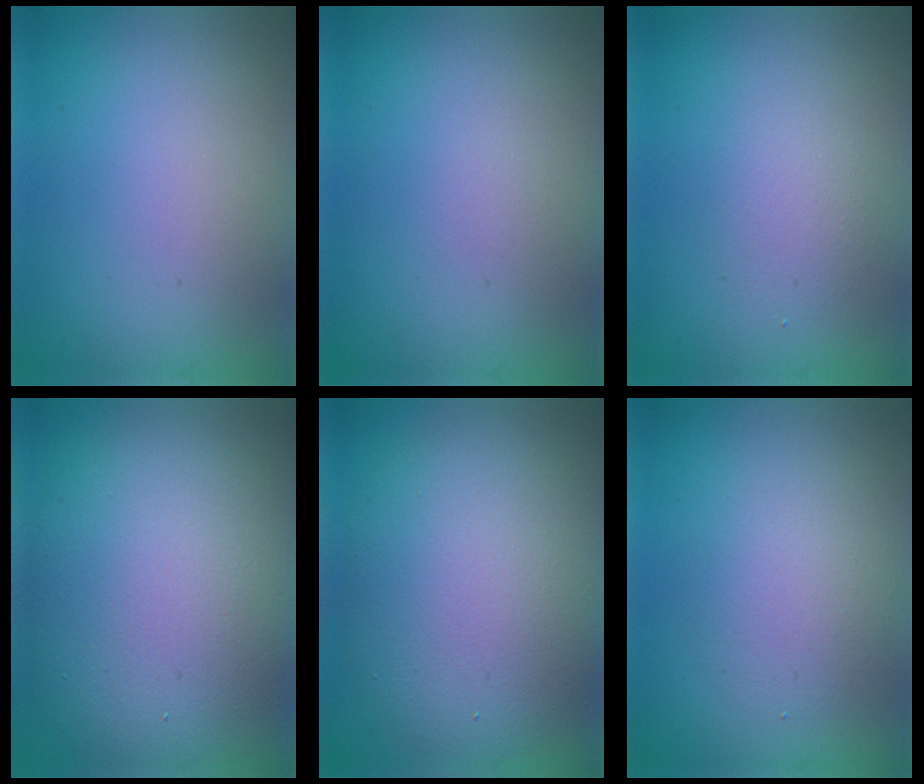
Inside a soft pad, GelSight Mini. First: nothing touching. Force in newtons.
{"total": 0.0}
{"total": 1.6, "press": 1.6, "slide": 0.1}
{"total": 13.3, "press": 13.2, "slide": 1.3}
{"total": 10.6, "press": 10.6, "slide": 0.3}
{"total": 2.7, "press": 2.7, "slide": 0.2}